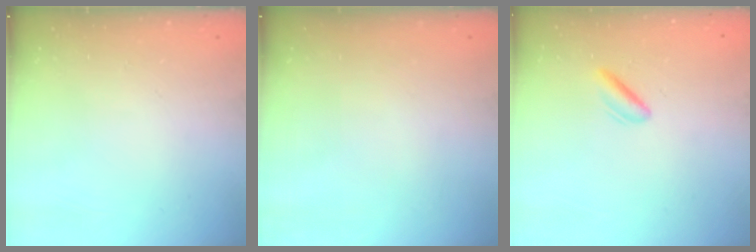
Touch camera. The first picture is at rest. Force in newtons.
{"total": 0.0}
{"total": 2.1, "press": 1.9, "slide": 1.0}